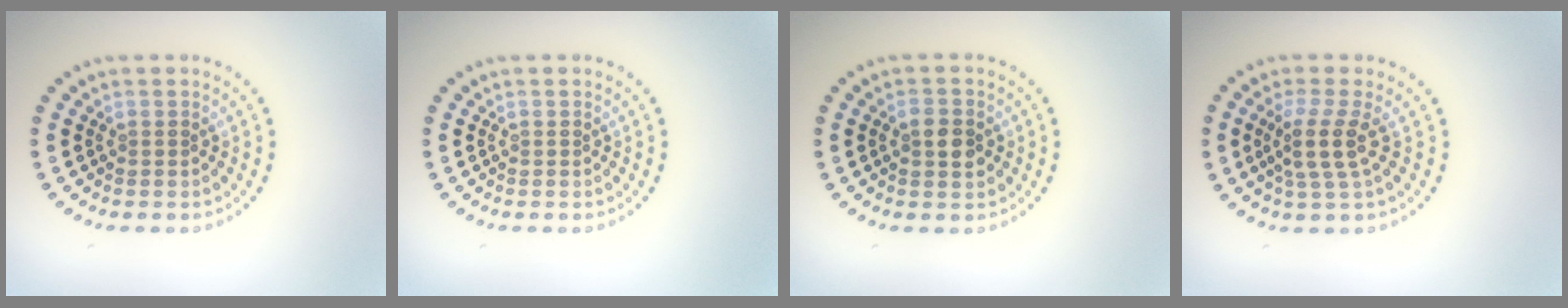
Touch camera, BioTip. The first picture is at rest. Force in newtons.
{"total": 0.0}
{"total": 2.2, "press": 2.2, "slide": 0.2}
{"total": 3.0, "press": 2.2, "slide": 2.0}